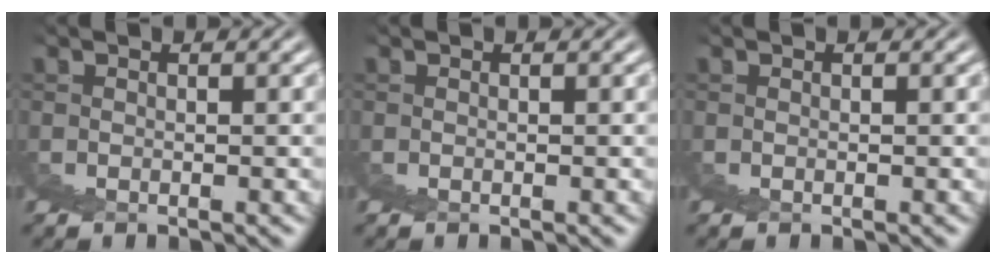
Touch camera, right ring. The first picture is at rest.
{"total": 0.0}
{"total": 0.0}